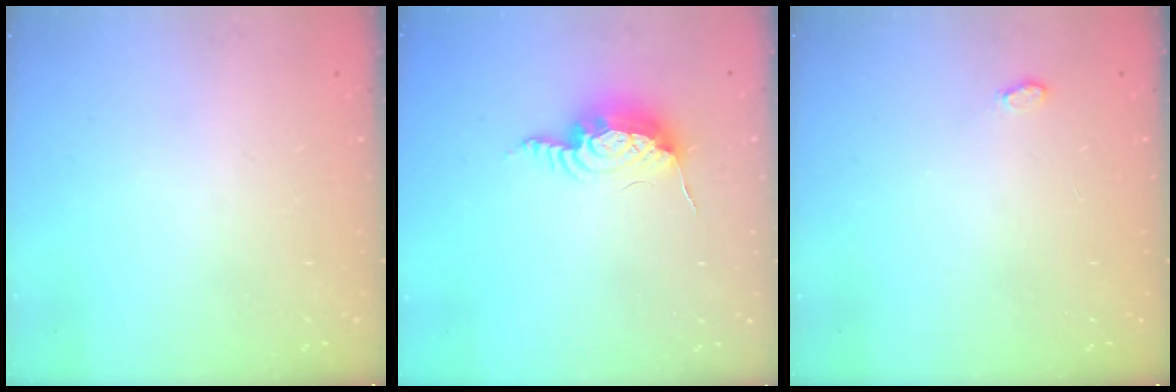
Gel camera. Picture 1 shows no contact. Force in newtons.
{"total": 11.9, "press": 11.9, "slide": 0.9}
{"total": 3.5, "press": 3.5, "slide": 0.5}